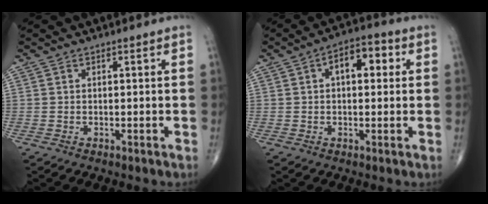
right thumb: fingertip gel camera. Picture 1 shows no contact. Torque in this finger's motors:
{"motor_torque": [-0.12, 1.39, 1.05, 0.32, 0.02]}